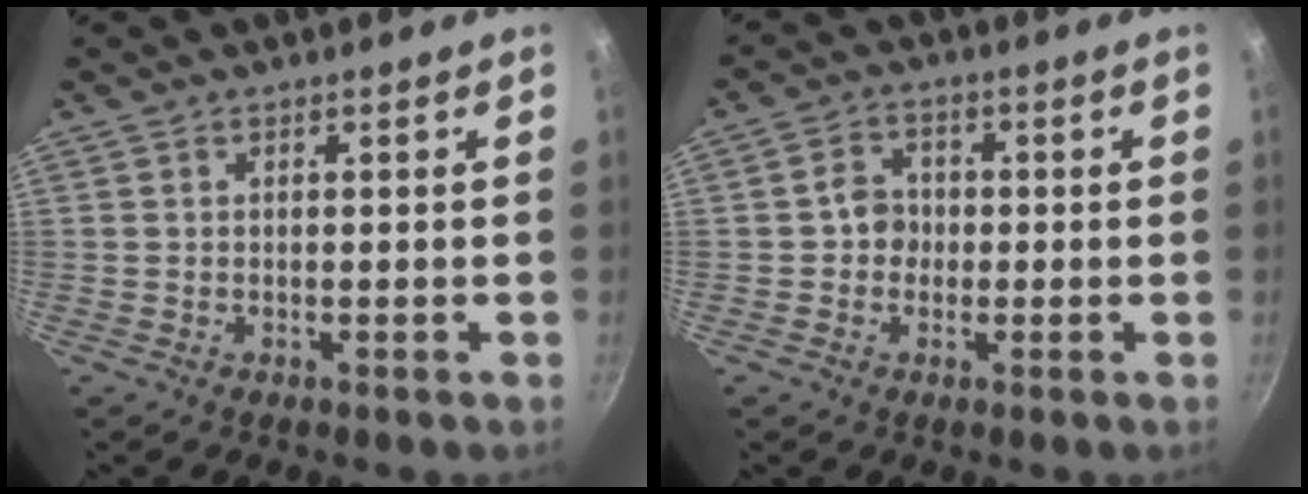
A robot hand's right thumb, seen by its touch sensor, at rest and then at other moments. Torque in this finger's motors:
{"motor_torque": [0.19, -0.36, 0.25, 0.20, 0.00]}